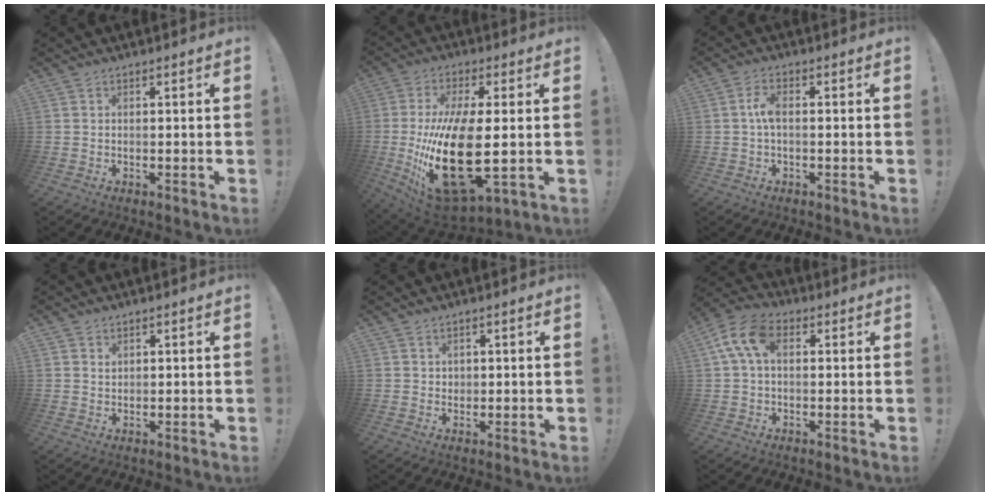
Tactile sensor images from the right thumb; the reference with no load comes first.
{"total": 25.8, "force": [-2.2, 10.9, 23.2], "torque": [-0.452, -0.022, -0.027]}
{"total": 4.4, "force": [-0.2, 1.8, 4.0], "torque": [-0.080, 0.009, -0.005]}
{"total": 1.3, "force": [0.9, 0.9, 0.2], "torque": [0.001, -0.004, 0.017]}
{"total": 1.6, "force": [1.1, 1.2, 0.2], "torque": [0.009, -0.007, 0.017]}
{"total": 10.8, "force": [2.7, 6.5, 8.2], "torque": [-0.172, 0.008, 0.053]}